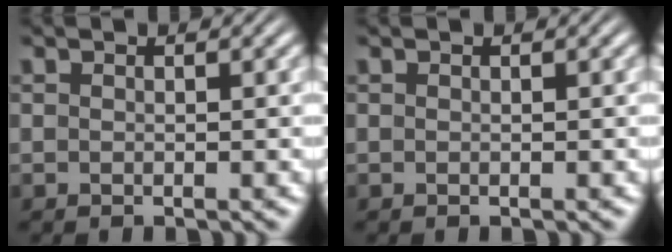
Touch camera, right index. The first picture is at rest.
{"total": 0.0}